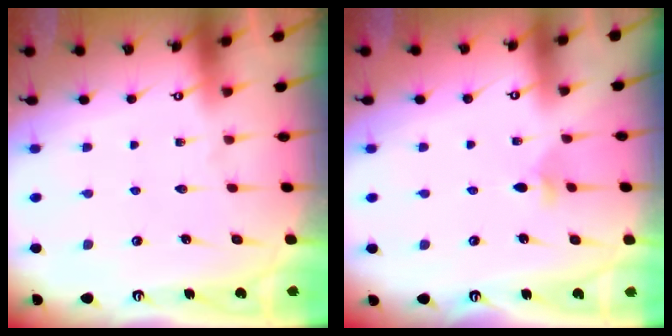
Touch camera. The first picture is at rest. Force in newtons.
{"total": 3.3, "press": 3.2, "slide": 0.8}